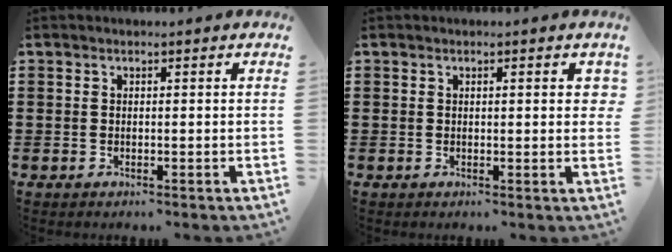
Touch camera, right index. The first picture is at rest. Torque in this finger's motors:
{"motor_torque": [-0.25, 0.02, 0.00, 0.00]}